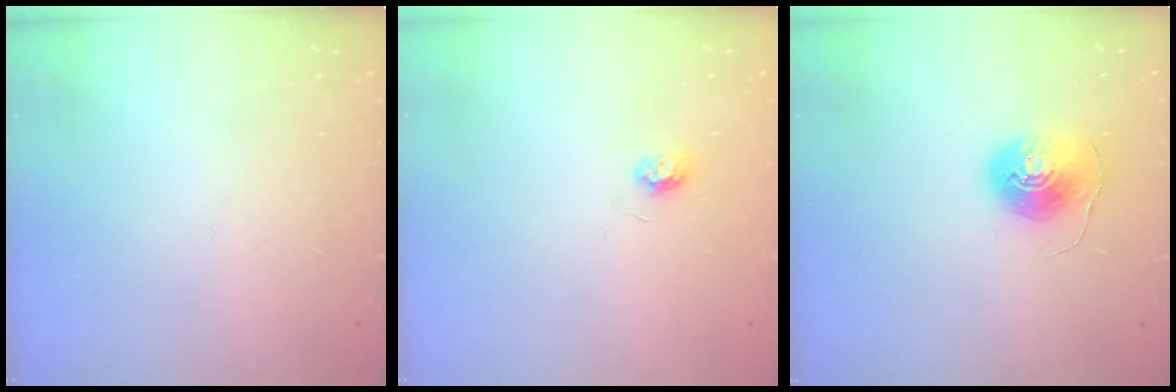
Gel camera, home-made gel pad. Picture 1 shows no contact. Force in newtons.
{"total": 3.5, "press": 3.5, "slide": 0.5}
{"total": 8.5, "press": 8.4, "slide": 0.3}